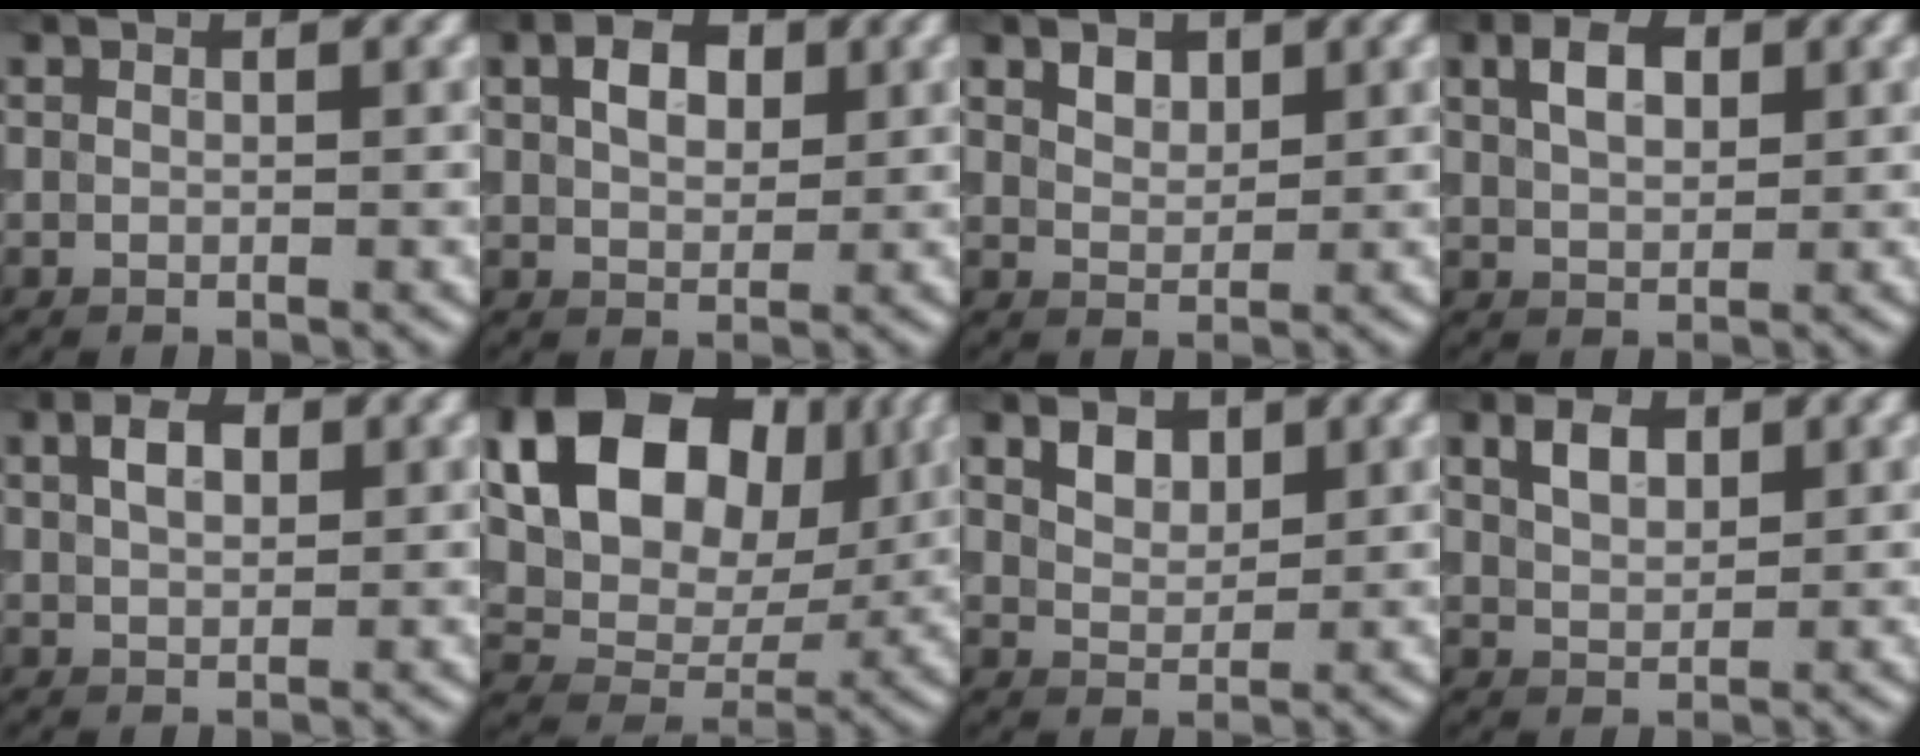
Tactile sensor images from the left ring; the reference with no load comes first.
{"total": 3.5, "force": [1.1, 2.2, 2.5], "torque": [-0.045, 0.006, 0.017]}
{"total": 1.8, "force": [1.2, 1.1, 0.8], "torque": [-0.015, 0.002, 0.024]}
{"total": 3.5, "force": [1.3, 2.1, 2.6], "torque": [-0.049, 0.007, 0.024]}
{"total": 2.9, "force": [1.0, 1.7, 2.1], "torque": [-0.042, 0.006, 0.018]}
{"total": 14.8, "force": [5.0, 10.3, 9.4], "torque": [-0.169, 0.031, 0.083]}
{"total": 2.4, "force": [1.4, 1.4, 1.3], "torque": [-0.025, 0.001, 0.027]}
{"total": 2.8, "force": [1.3, 1.6, 1.8], "torque": [-0.036, 0.004, 0.027]}